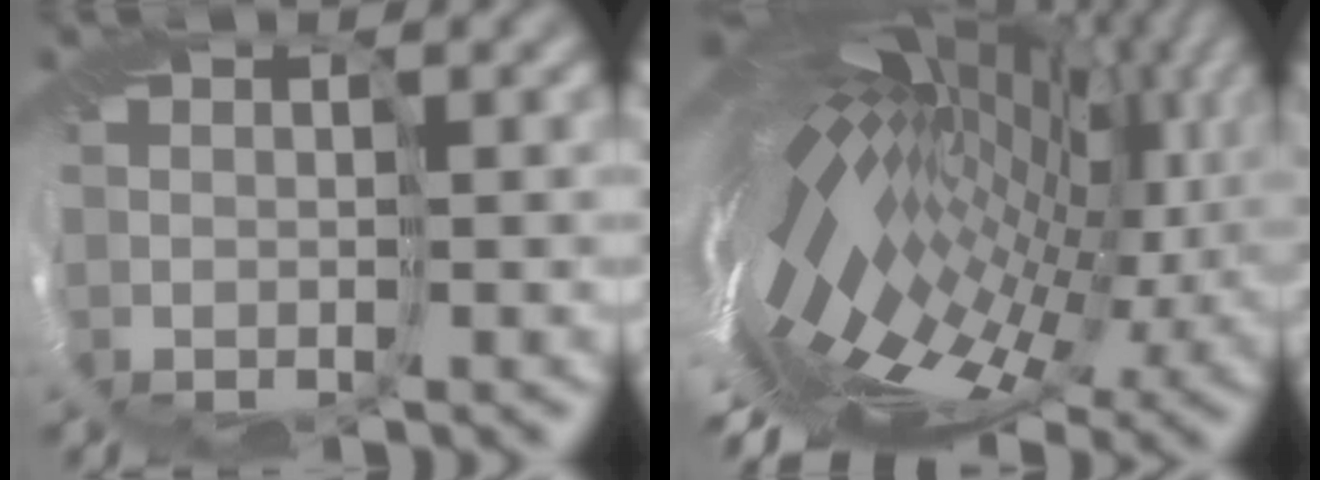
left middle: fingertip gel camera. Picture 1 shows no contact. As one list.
[{"total": 17.5, "force": [2.5, 7.2, 15.7], "torque": [-0.257, 0.004, 0.051]}]